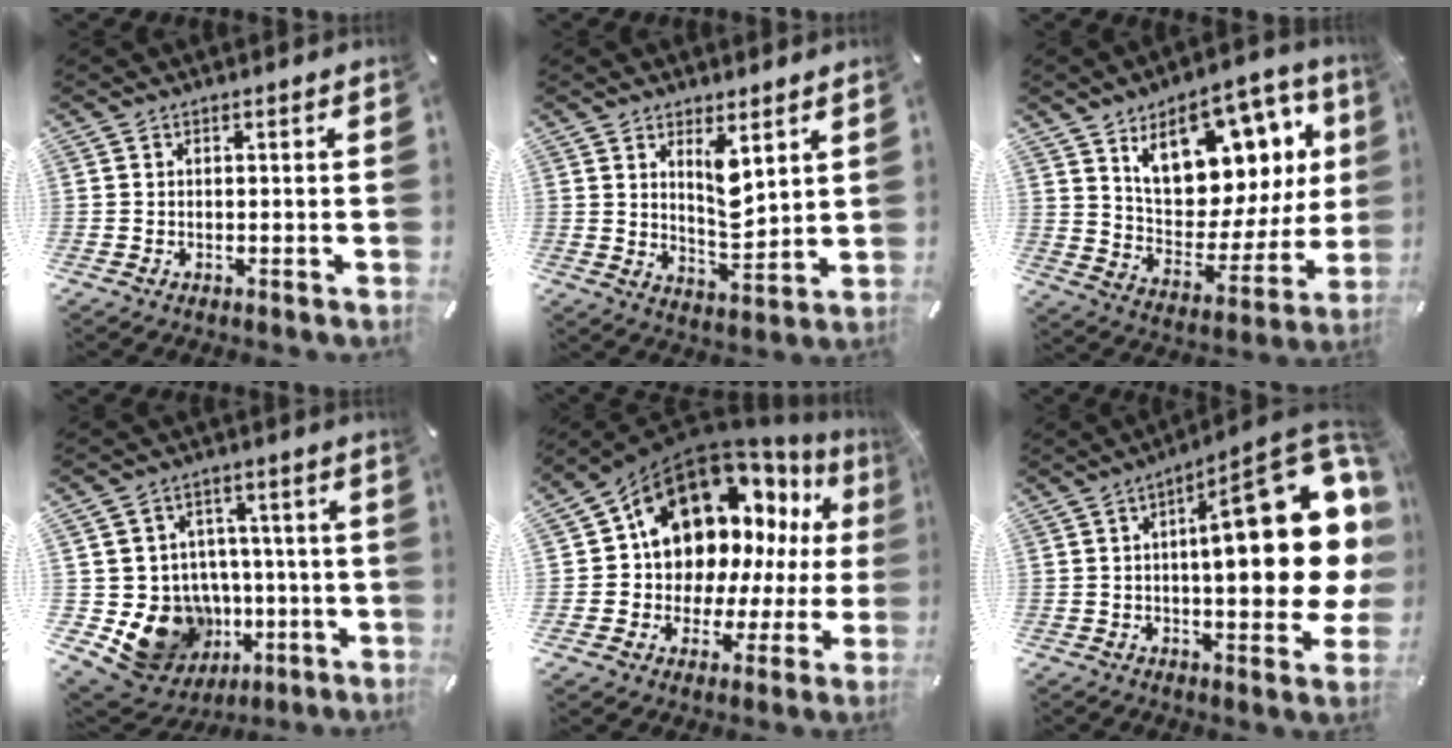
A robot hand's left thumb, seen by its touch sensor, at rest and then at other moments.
{"total": 8.4, "force": [4.6, 3.8, 5.9], "torque": [-0.089, -0.032, 0.079]}
{"total": 17.3, "force": [9.6, 10.3, 10.1], "torque": [-0.139, -0.080, 0.165]}
{"total": 15.0, "force": [-4.4, 13.2, 5.6], "torque": [-0.093, 0.011, -0.052]}
{"total": 16.3, "force": [9.0, 11.0, 7.9], "torque": [-0.122, -0.089, 0.163]}
{"total": 28.2, "force": [5.8, 10.0, 25.7], "torque": [-0.347, -0.044, 0.098]}